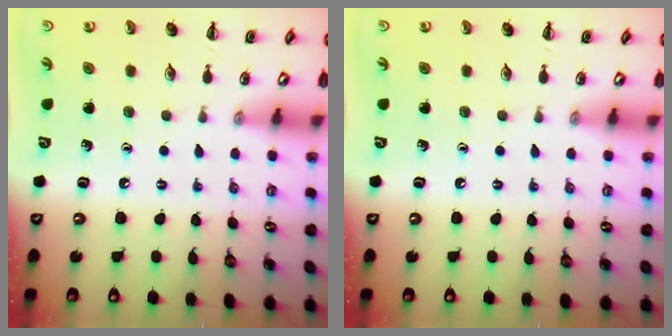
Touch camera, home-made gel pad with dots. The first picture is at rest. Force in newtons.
{"total": 0.0}